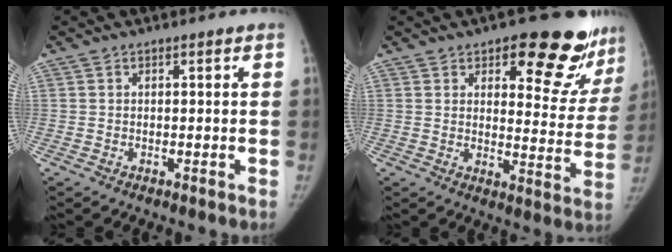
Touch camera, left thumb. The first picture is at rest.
{"total": 18.3, "force": [12.2, 7.7, 11.2], "torque": [-0.074, -0.074, 0.144]}